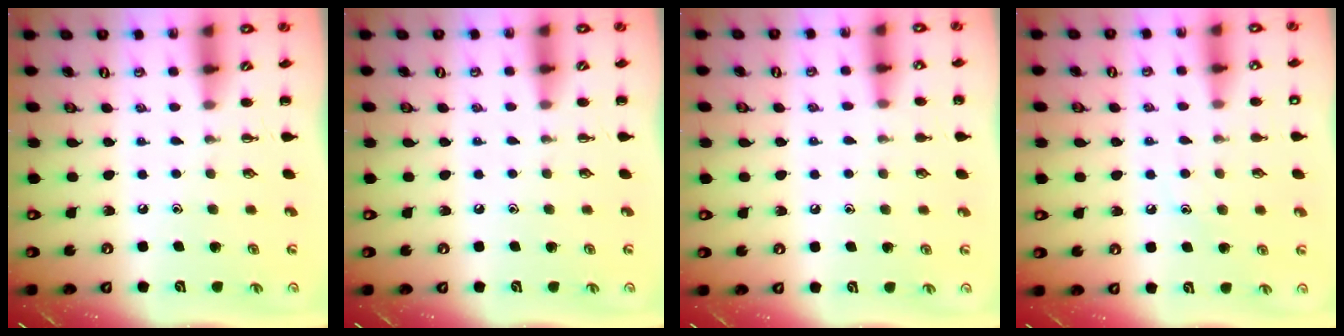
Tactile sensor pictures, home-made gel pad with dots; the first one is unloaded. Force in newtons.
{"total": 4.0, "press": 3.8, "slide": 1.2}
{"total": 5.1, "press": 4.8, "slide": 1.7}
{"total": 8.0, "press": 7.8, "slide": 1.6}